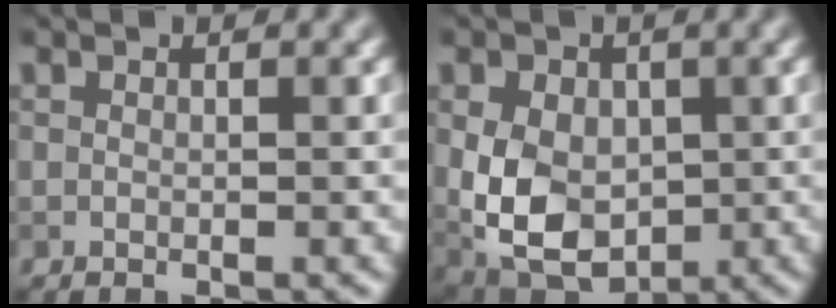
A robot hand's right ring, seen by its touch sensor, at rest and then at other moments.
{"total": 8.1, "force": [-0.4, 5.9, 5.6], "torque": [-0.118, -0.012, -0.006]}